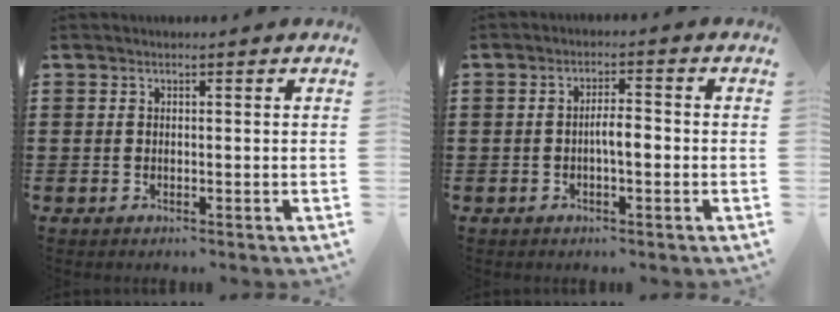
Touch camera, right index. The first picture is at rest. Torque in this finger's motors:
{"motor_torque": [0.78, -0.30, 0.40, 0.11]}